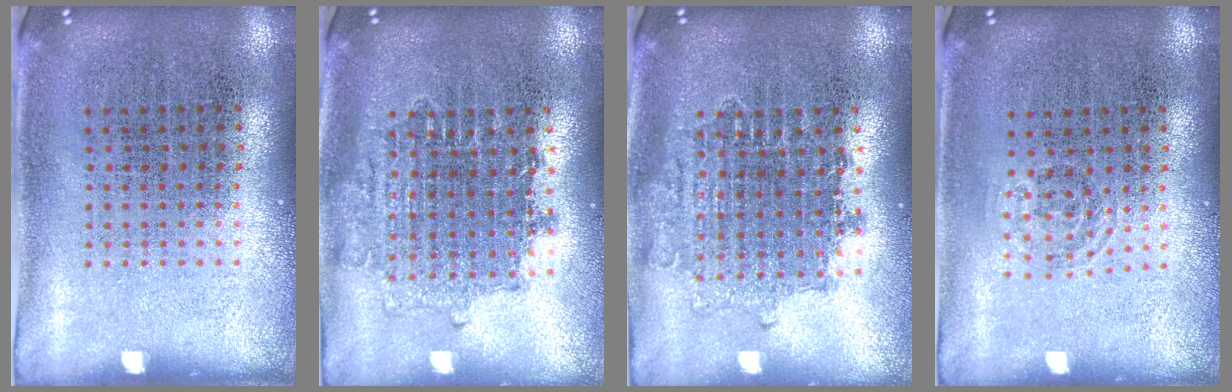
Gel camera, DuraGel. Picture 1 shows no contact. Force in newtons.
{"total": 1.6, "press": 1.3, "slide": 0.9}
{"total": 1.6, "press": 1.4, "slide": 0.7}
{"total": 0.8, "press": 0.6, "slide": 0.6}